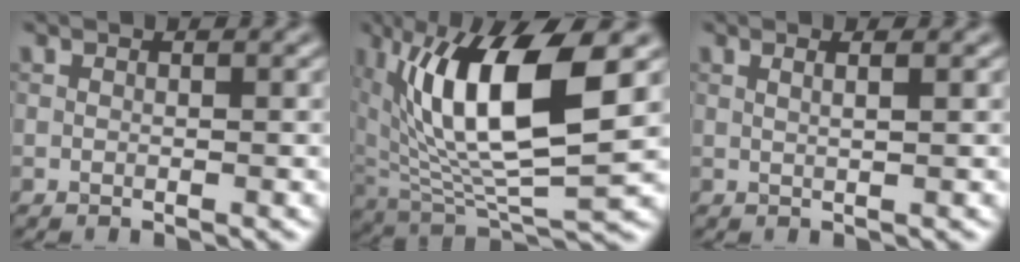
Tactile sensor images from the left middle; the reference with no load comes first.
{"total": 12.2, "force": [3.1, 4.2, 11.1], "torque": [-0.193, -0.001, 0.055]}
{"total": 1.8, "force": [0.9, 0.7, 1.5], "torque": [-0.009, 0.001, -0.004]}